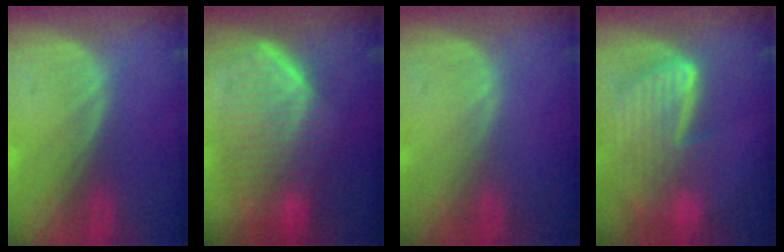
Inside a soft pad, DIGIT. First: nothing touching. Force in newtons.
{"total": 9.6, "press": 9.0, "slide": 3.4}
{"total": 0.0}
{"total": 9.2, "press": 8.0, "slide": 4.7}